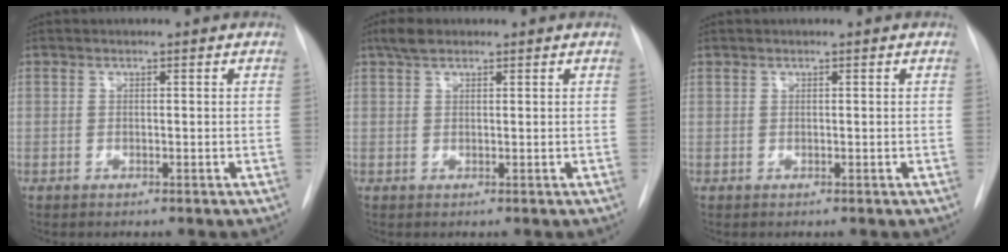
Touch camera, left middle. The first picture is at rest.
{"total": 2.4, "force": [1.8, 1.1, 1.2], "torque": [-0.026, 0.011, 0.033]}
{"total": 0.0}